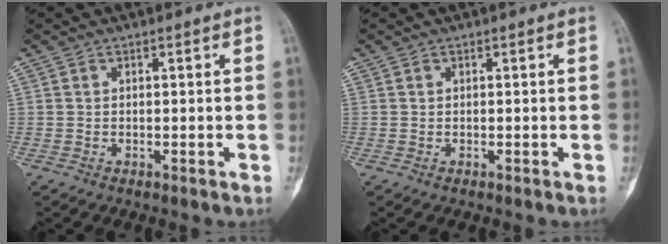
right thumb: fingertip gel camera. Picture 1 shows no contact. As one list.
[{"total": 0.0}]